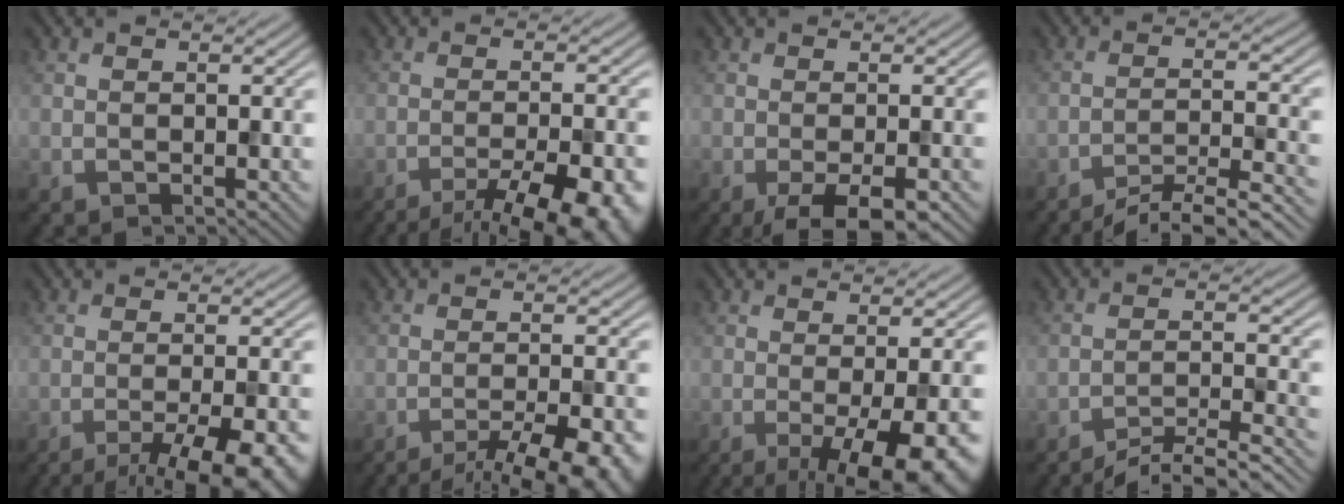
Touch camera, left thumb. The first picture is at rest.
{"total": 12.9, "force": [-9.2, 3.5, 8.3], "torque": [-0.114, -0.010, -0.108]}
{"total": 5.9, "force": [-3.0, 1.7, 4.8], "torque": [-0.073, -0.003, -0.045]}
{"total": 8.1, "force": [-6.9, 1.0, 4.1], "torque": [-0.068, 0.002, -0.111]}
{"total": 12.0, "force": [-8.0, 3.3, 8.3], "torque": [-0.105, -0.006, -0.091]}
{"total": 12.7, "force": [-9.7, 3.2, 7.5], "torque": [-0.100, -0.006, -0.114]}
{"total": 12.8, "force": [-5.4, 3.8, 11.0], "torque": [-0.120, -0.009, -0.066]}
{"total": 7.1, "force": [-6.1, 0.8, 3.5], "torque": [-0.059, 0.008, -0.105]}